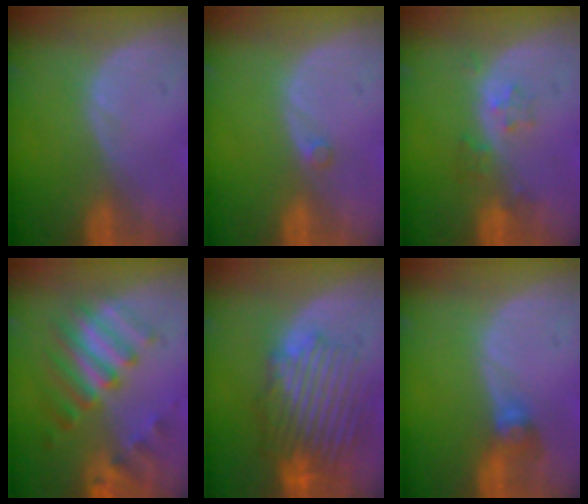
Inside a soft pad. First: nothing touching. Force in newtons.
{"total": 0.7, "press": 0.7, "slide": 0.1}
{"total": 2.6, "press": 2.6, "slide": 0.2}
{"total": 9.0, "press": 8.3, "slide": 3.7}
{"total": 9.9, "press": 9.1, "slide": 3.9}
{"total": 2.7, "press": 2.7, "slide": 0.3}